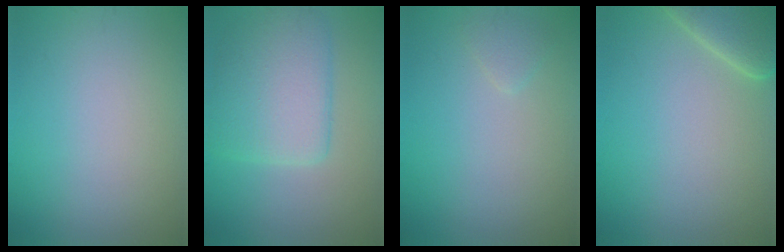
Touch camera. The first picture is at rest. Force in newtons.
{"total": 5.8, "press": 5.8, "slide": 0.6}
{"total": 0.9, "press": 0.9, "slide": 0.1}
{"total": 4.4, "press": 4.4, "slide": 0.5}